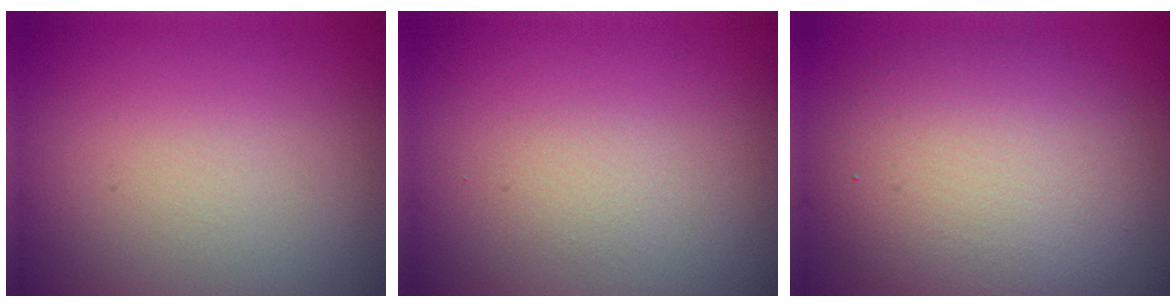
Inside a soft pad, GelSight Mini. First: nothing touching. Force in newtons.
{"total": 0.8, "press": 0.8, "slide": 0.0}
{"total": 7.5, "press": 7.5, "slide": 0.5}